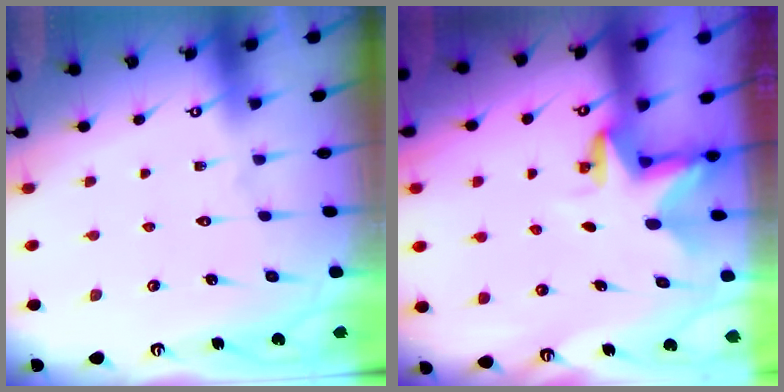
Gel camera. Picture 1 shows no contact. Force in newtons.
{"total": 2.9, "press": 2.9, "slide": 0.1}